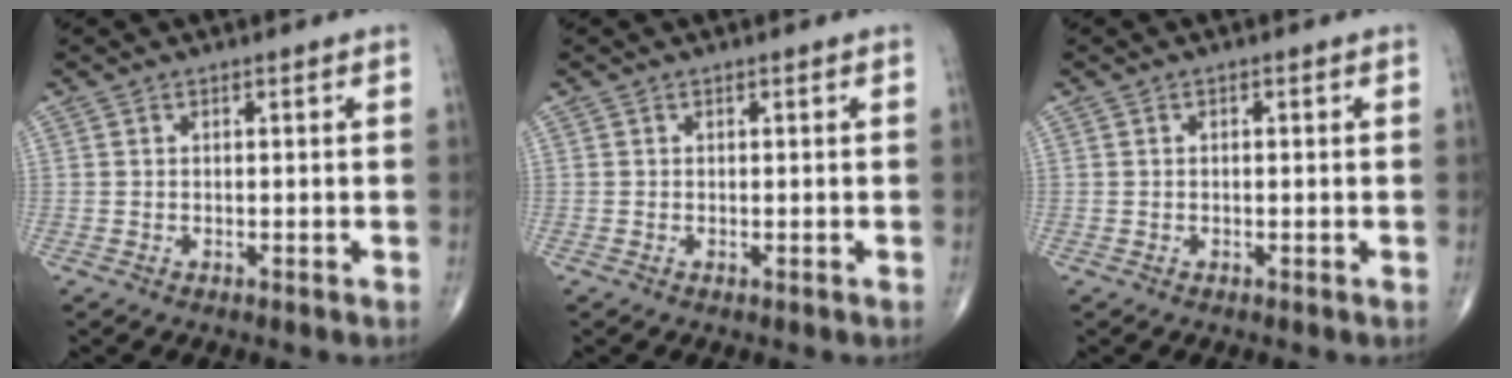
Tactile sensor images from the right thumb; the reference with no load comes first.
{"total": 0.0}
{"total": 0.0}